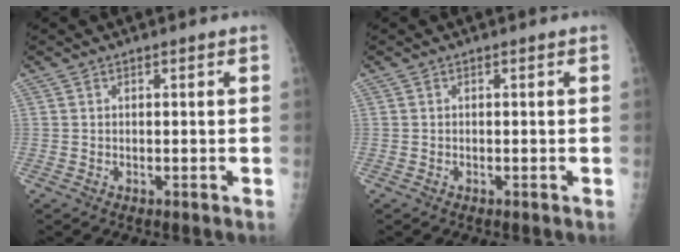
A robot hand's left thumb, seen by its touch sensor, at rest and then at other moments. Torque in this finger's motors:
{"motor_torque": [0.01, 0.01, 0.00, 0.00, 0.00]}